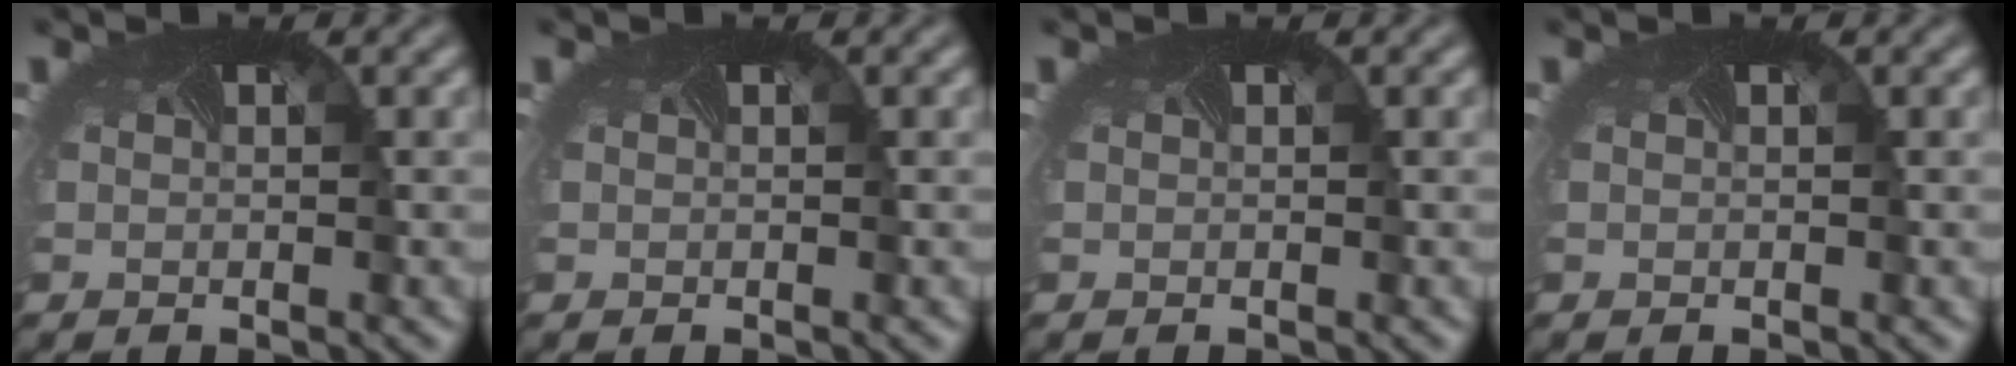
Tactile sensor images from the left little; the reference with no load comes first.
{"total": 0.0}
{"total": 0.0}
{"total": 0.0}